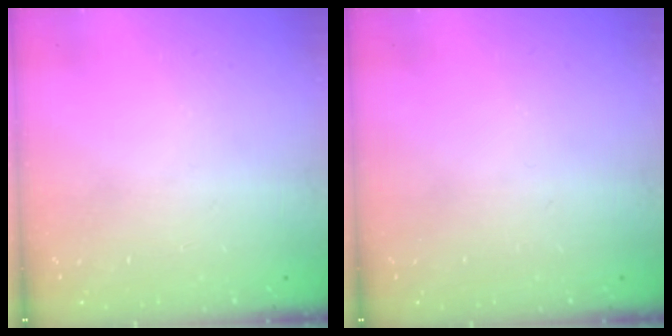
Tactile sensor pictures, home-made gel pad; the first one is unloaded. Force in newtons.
{"total": 0.0}